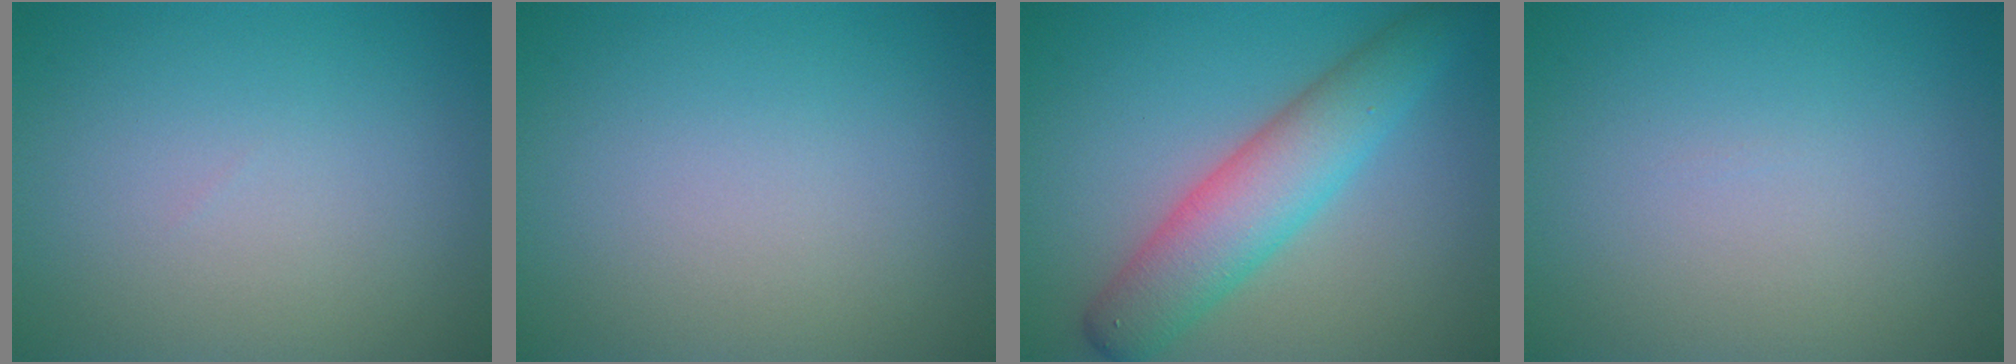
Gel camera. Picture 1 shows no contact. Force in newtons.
{"total": 0.0}
{"total": 6.0, "press": 6.0, "slide": 0.2}
{"total": 0.0}